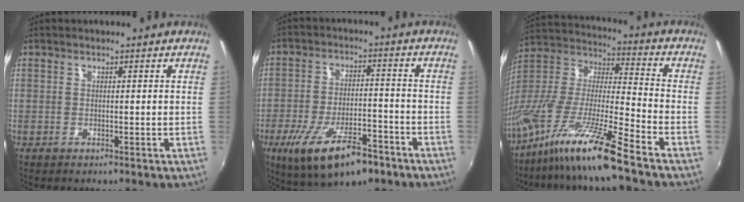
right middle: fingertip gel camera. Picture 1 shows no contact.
{"total": 15.1, "force": [-9.0, 5.2, 10.9], "torque": [-0.215, -0.031, -0.147]}
{"total": 19.3, "force": [-14.2, -0.4, 13.1], "torque": [-0.244, -0.037, -0.273]}